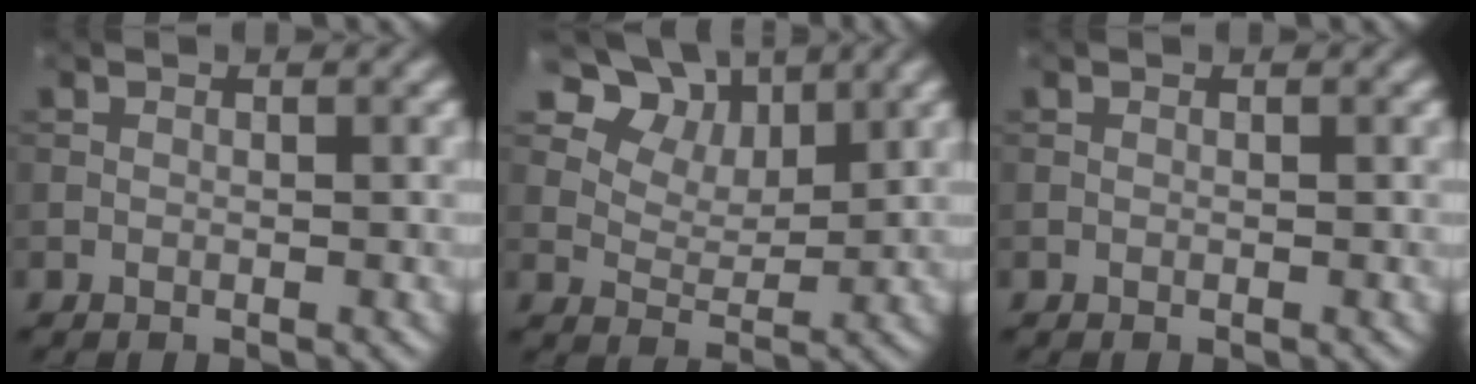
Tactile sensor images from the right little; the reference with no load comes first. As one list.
[{"total": 9.0, "force": [5.5, 5.3, 4.7], "torque": [-0.088, 0.001, 0.090]}, {"total": 0.0}]